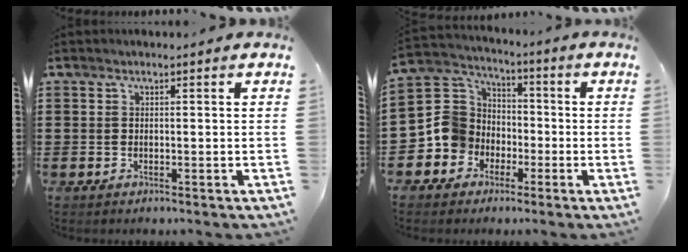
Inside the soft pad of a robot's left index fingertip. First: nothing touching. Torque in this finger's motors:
{"motor_torque": [0.44, 0.27, 0.45, 0.05]}